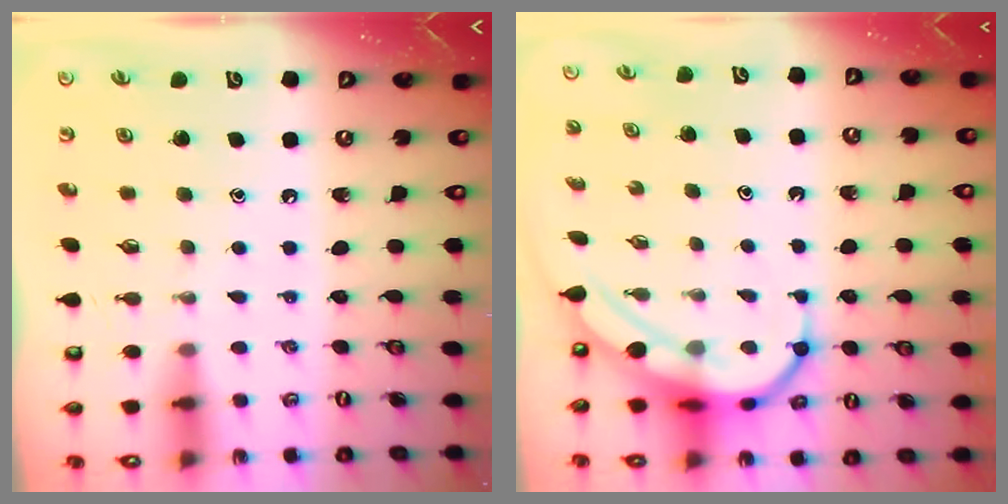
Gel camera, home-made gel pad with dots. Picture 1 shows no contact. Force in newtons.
{"total": 8.7, "press": 8.7, "slide": 0.8}